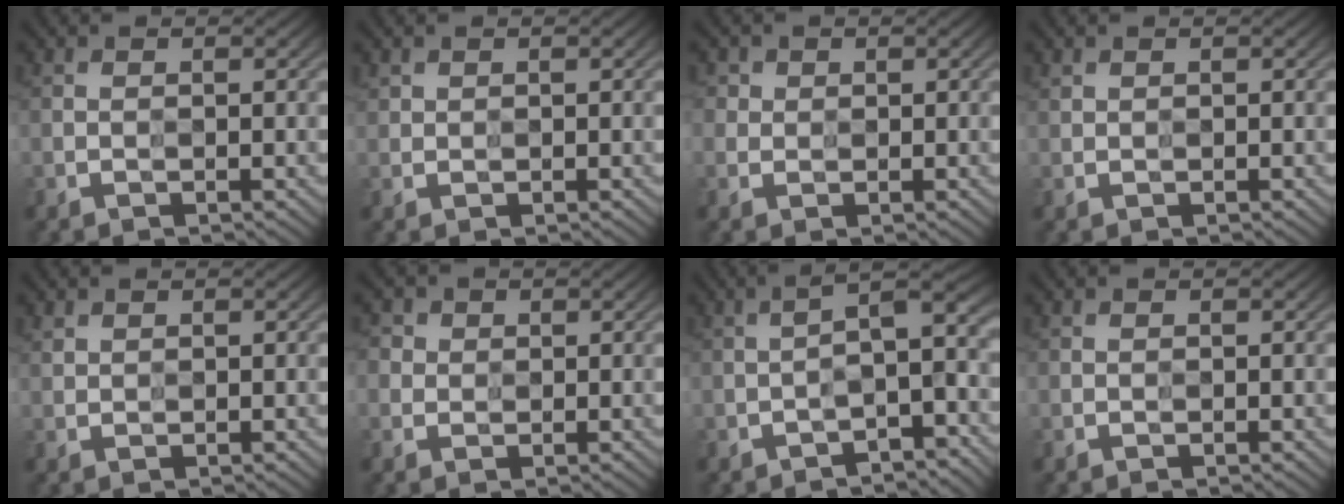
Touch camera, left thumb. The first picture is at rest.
{"total": 1.5, "force": [1.2, 0.9, 0.0], "torque": [-0.008, -0.001, 0.026]}
{"total": 2.5, "force": [1.4, 2.1, 0.0], "torque": [-0.008, 0.000, 0.024]}
{"total": 0.9, "force": [0.8, 0.3, 0.2], "torque": [-0.011, 0.003, 0.019]}
{"total": 1.3, "force": [1.2, 0.6, 0.1], "torque": [-0.008, 0.002, 0.027]}
{"total": 2.9, "force": [1.2, 2.7, 0.4], "torque": [-0.025, 0.000, 0.019]}
{"total": 8.1, "force": [-3.0, 2.2, 7.2], "torque": [-0.116, 0.013, -0.046]}
{"total": 0.0}